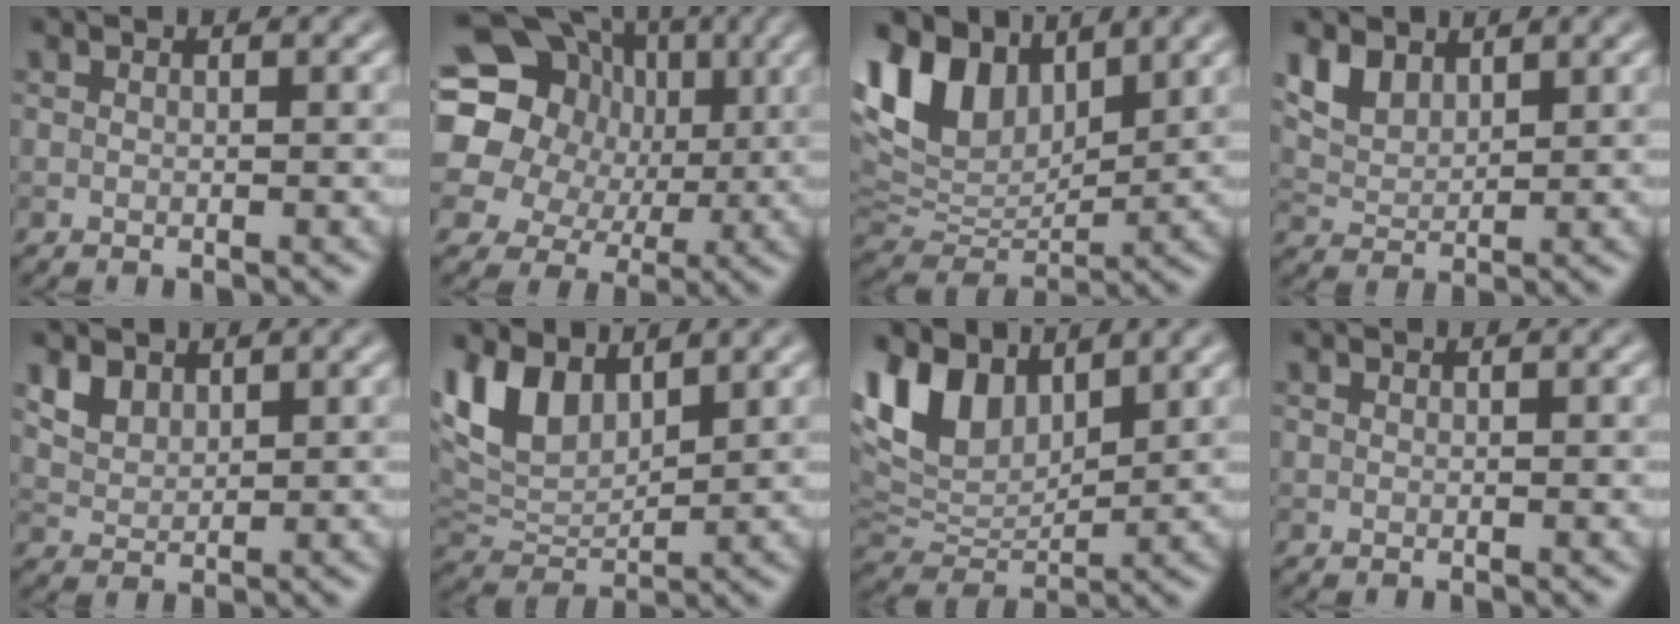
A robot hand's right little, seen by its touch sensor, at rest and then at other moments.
{"total": 20.7, "force": [3.9, 18.6, 8.1], "torque": [-0.192, 0.017, 0.042]}
{"total": 10.4, "force": [5.3, 6.3, 6.4], "torque": [-0.147, 0.012, 0.099]}
{"total": 3.4, "force": [2.2, 2.0, 1.6], "torque": [-0.041, -0.002, 0.049]}
{"total": 2.9, "force": [2.0, 1.8, 1.2], "torque": [-0.038, -0.010, 0.053]}
{"total": 6.2, "force": [3.5, 3.4, 3.9], "torque": [-0.083, 0.000, 0.066]}
{"total": 7.6, "force": [4.3, 4.5, 4.4], "torque": [-0.098, 0.004, 0.081]}
{"total": 0.0}